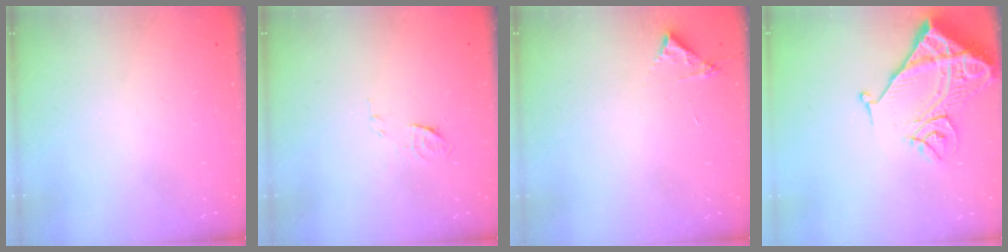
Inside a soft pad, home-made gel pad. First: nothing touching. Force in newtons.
{"total": 5.0, "press": 4.9, "slide": 1.2}
{"total": 3.7, "press": 3.7, "slide": 0.1}
{"total": 15.0, "press": 14.9, "slide": 1.9}